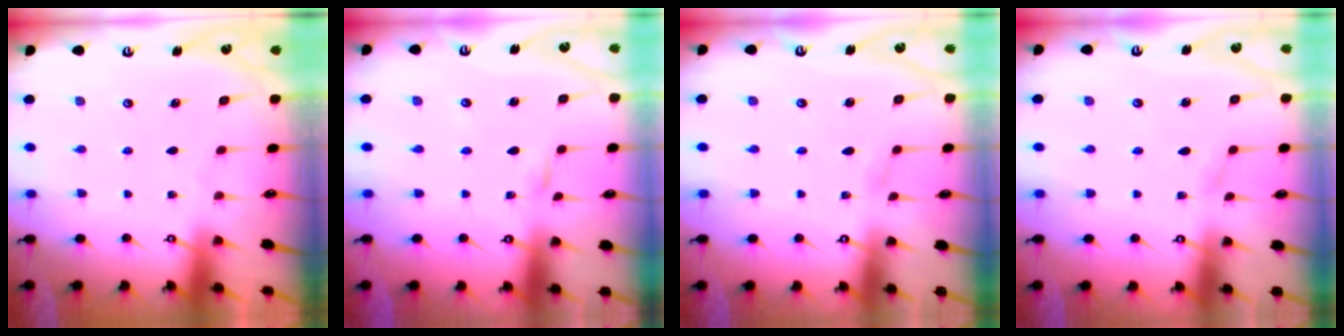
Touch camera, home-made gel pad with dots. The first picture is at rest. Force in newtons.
{"total": 2.1, "press": 2.1, "slide": 0.1}
{"total": 2.1, "press": 2.1, "slide": 0.3}
{"total": 3.3, "press": 3.2, "slide": 0.4}